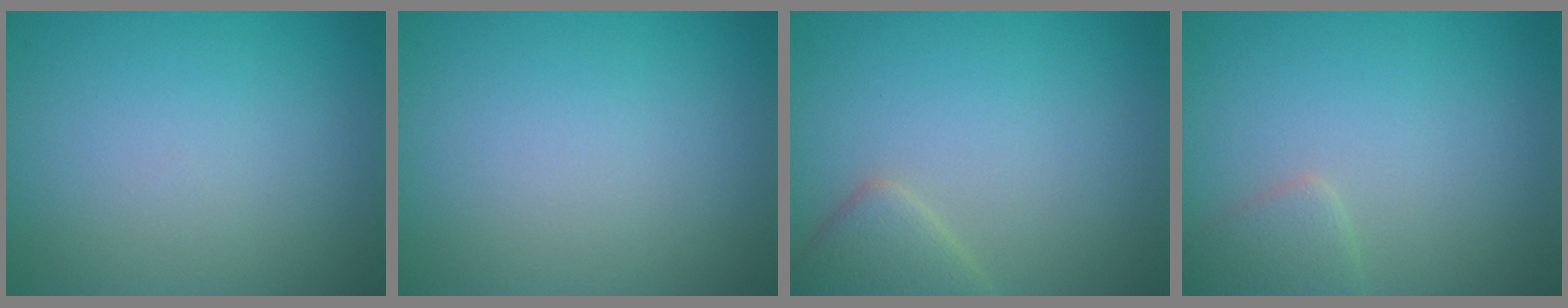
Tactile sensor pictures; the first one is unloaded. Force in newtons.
{"total": 0.0}
{"total": 2.7, "press": 2.7, "slide": 0.2}
{"total": 1.7, "press": 1.7, "slide": 0.1}